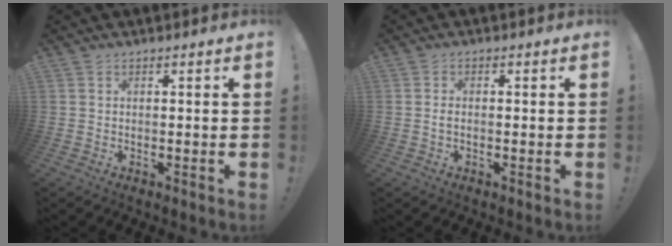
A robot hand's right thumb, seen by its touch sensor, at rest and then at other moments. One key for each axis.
{"total": 1.3, "fx": -0.4, "fy": 0.4, "fz": 1.1, "tx": -0.019, "ty": 0.005, "tz": -0.007}